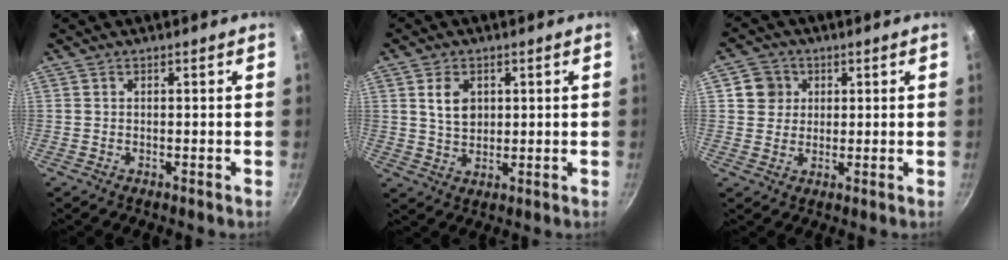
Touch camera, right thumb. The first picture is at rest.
{"total": 5.6, "force": [1.7, 4.0, 3.5], "torque": [-0.047, -0.011, 0.035]}
{"total": 5.4, "force": [1.5, 5.0, 1.3], "torque": [0.014, 0.005, 0.022]}